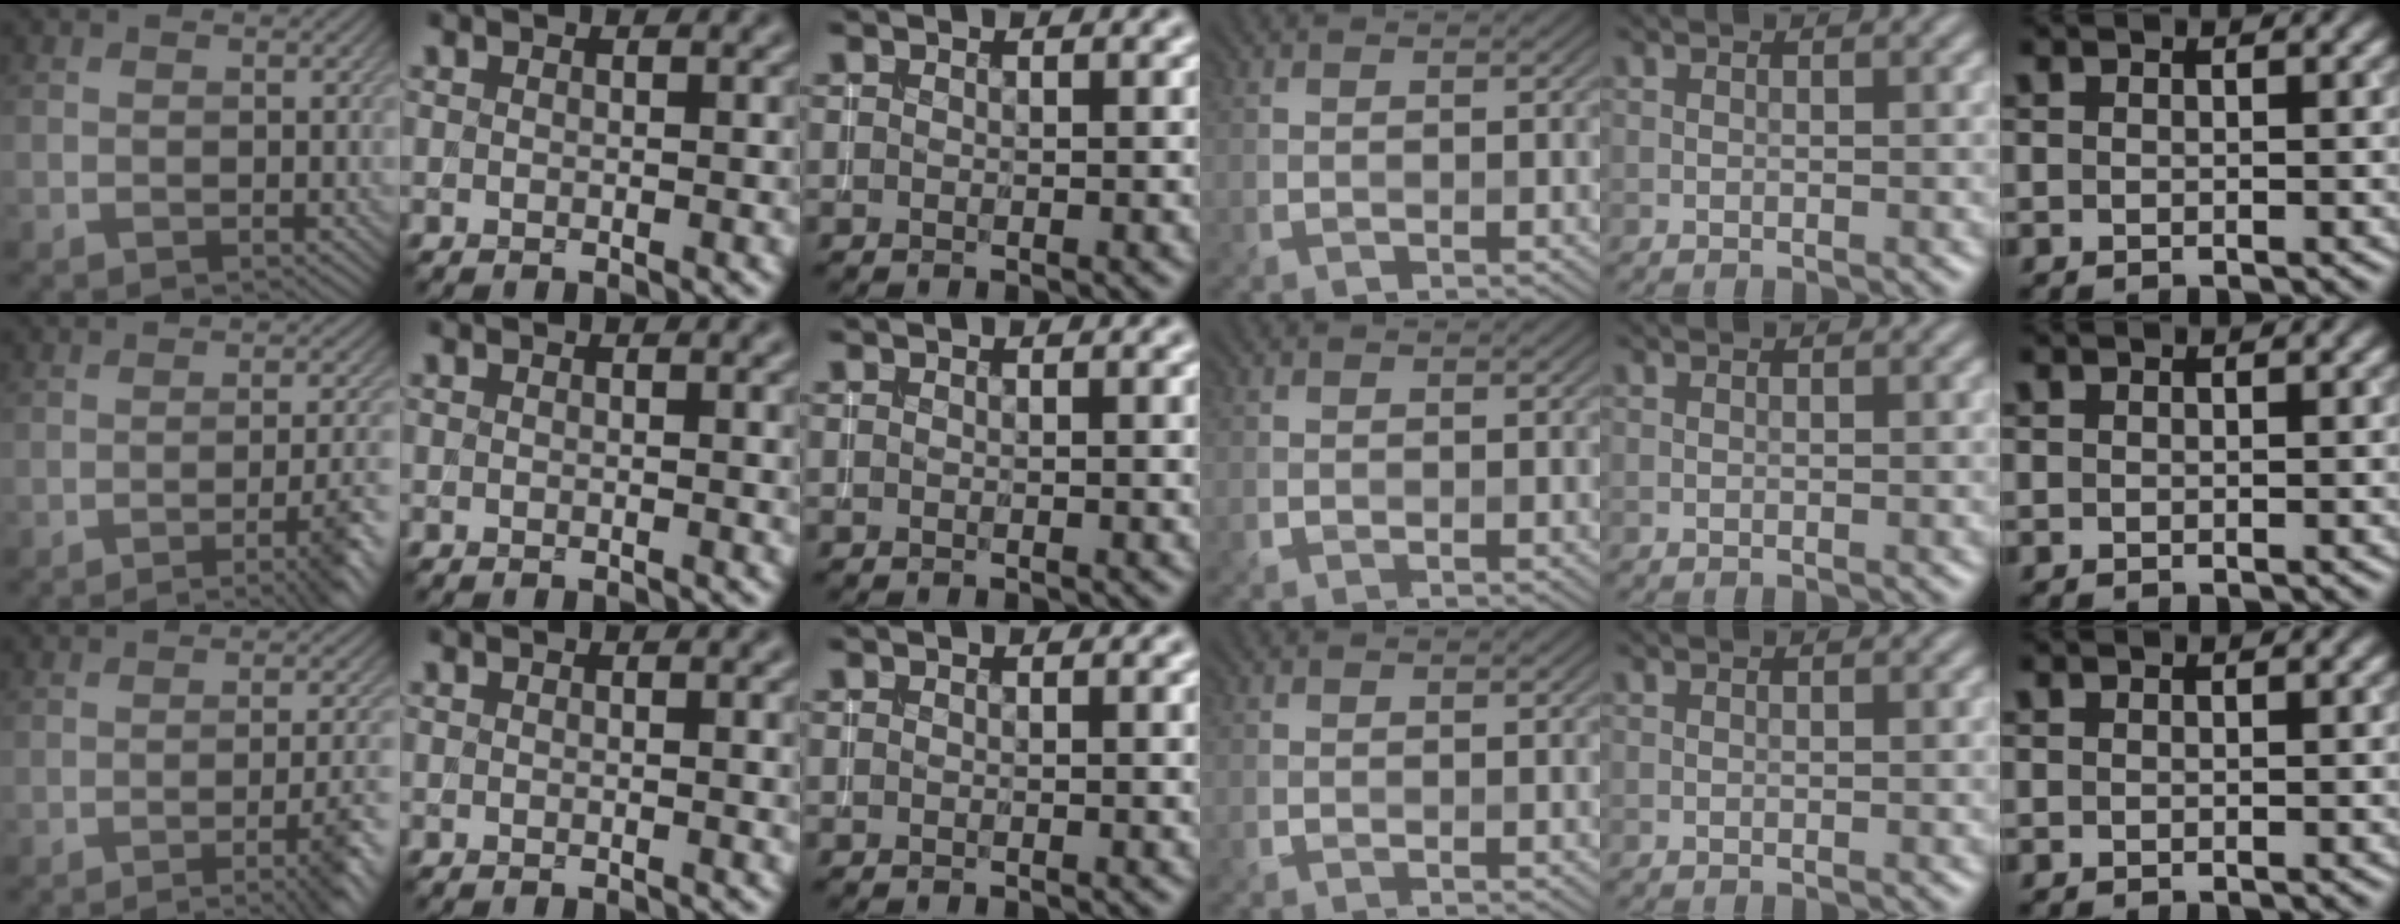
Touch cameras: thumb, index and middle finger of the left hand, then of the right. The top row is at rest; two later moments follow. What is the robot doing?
{"motion": "insert", "object": "backpack"}